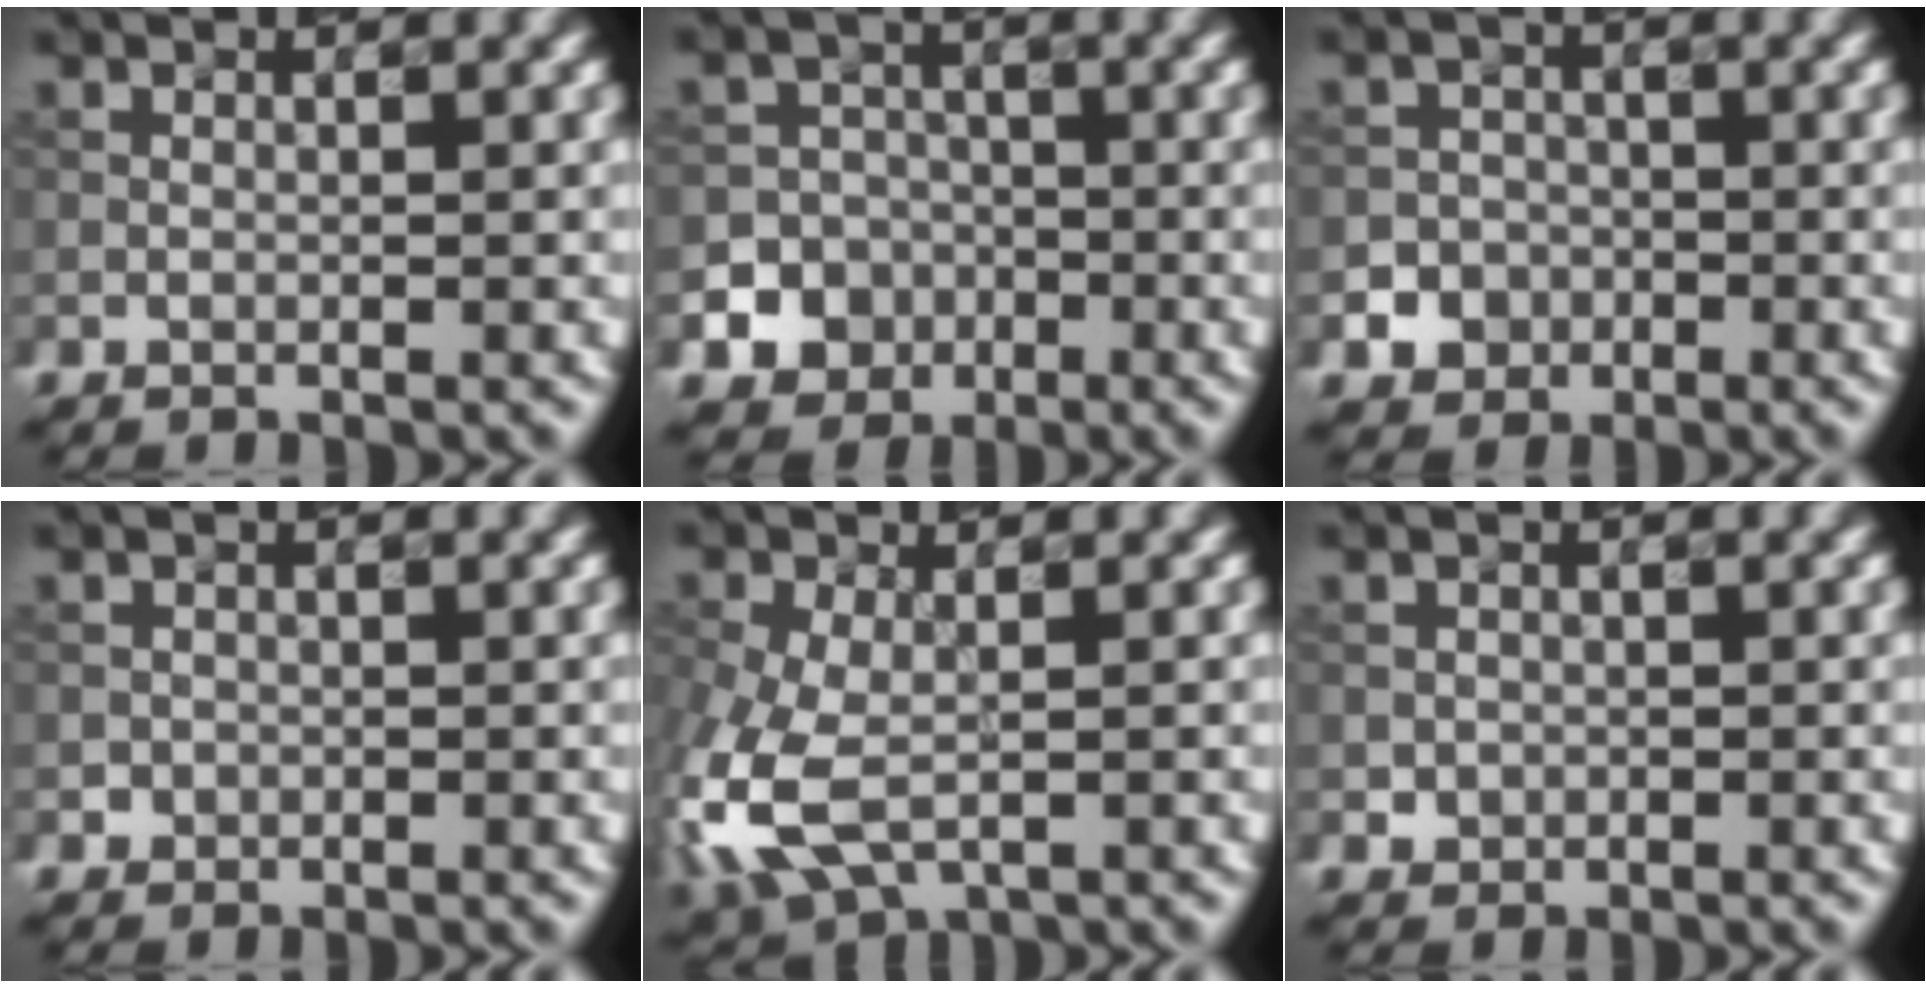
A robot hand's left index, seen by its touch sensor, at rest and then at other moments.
{"total": 8.3, "force": [-3.9, 7.3, 0.9], "torque": [-0.007, -0.020, -0.079]}
{"total": 4.0, "force": [-2.0, 3.5, 0.4], "torque": [0.021, -0.004, -0.045]}
{"total": 0.8, "force": [-0.2, 0.8, 0.0], "torque": [0.010, -0.002, -0.006]}
{"total": 7.1, "force": [-2.0, 4.3, 5.3], "torque": [-0.141, -0.019, -0.041]}
{"total": 1.1, "force": [-0.2, 1.0, 0.1], "torque": [0.007, -0.003, -0.004]}